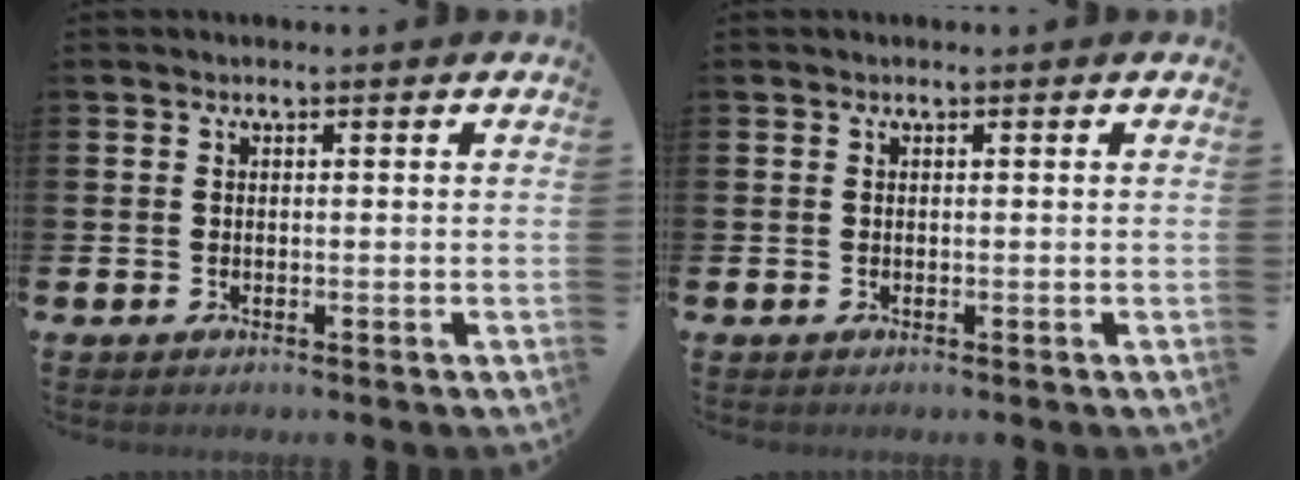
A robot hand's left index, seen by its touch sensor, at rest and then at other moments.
{"total": 0.0}